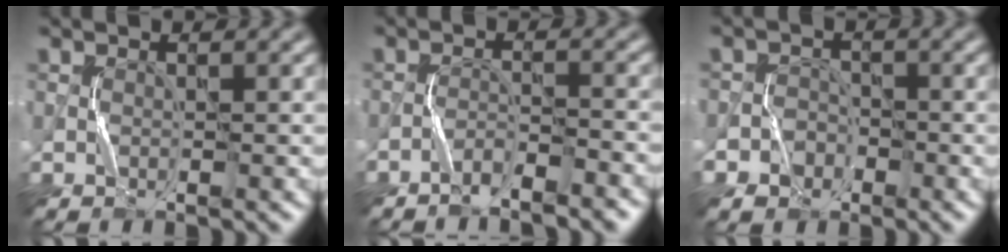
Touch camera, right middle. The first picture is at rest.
{"total": 2.6, "force": [-2.4, 0.2, 1.0], "torque": [-0.022, 0.007, -0.044]}
{"total": 2.6, "force": [-1.6, 2.1, 0.1], "torque": [0.016, 0.005, -0.033]}